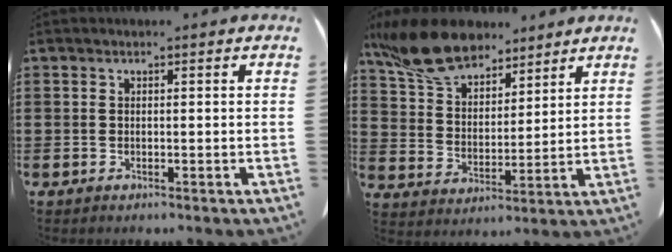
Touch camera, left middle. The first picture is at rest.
{"total": 11.6, "force": [9.4, 4.5, 5.1], "torque": [-0.127, -0.030, 0.179]}